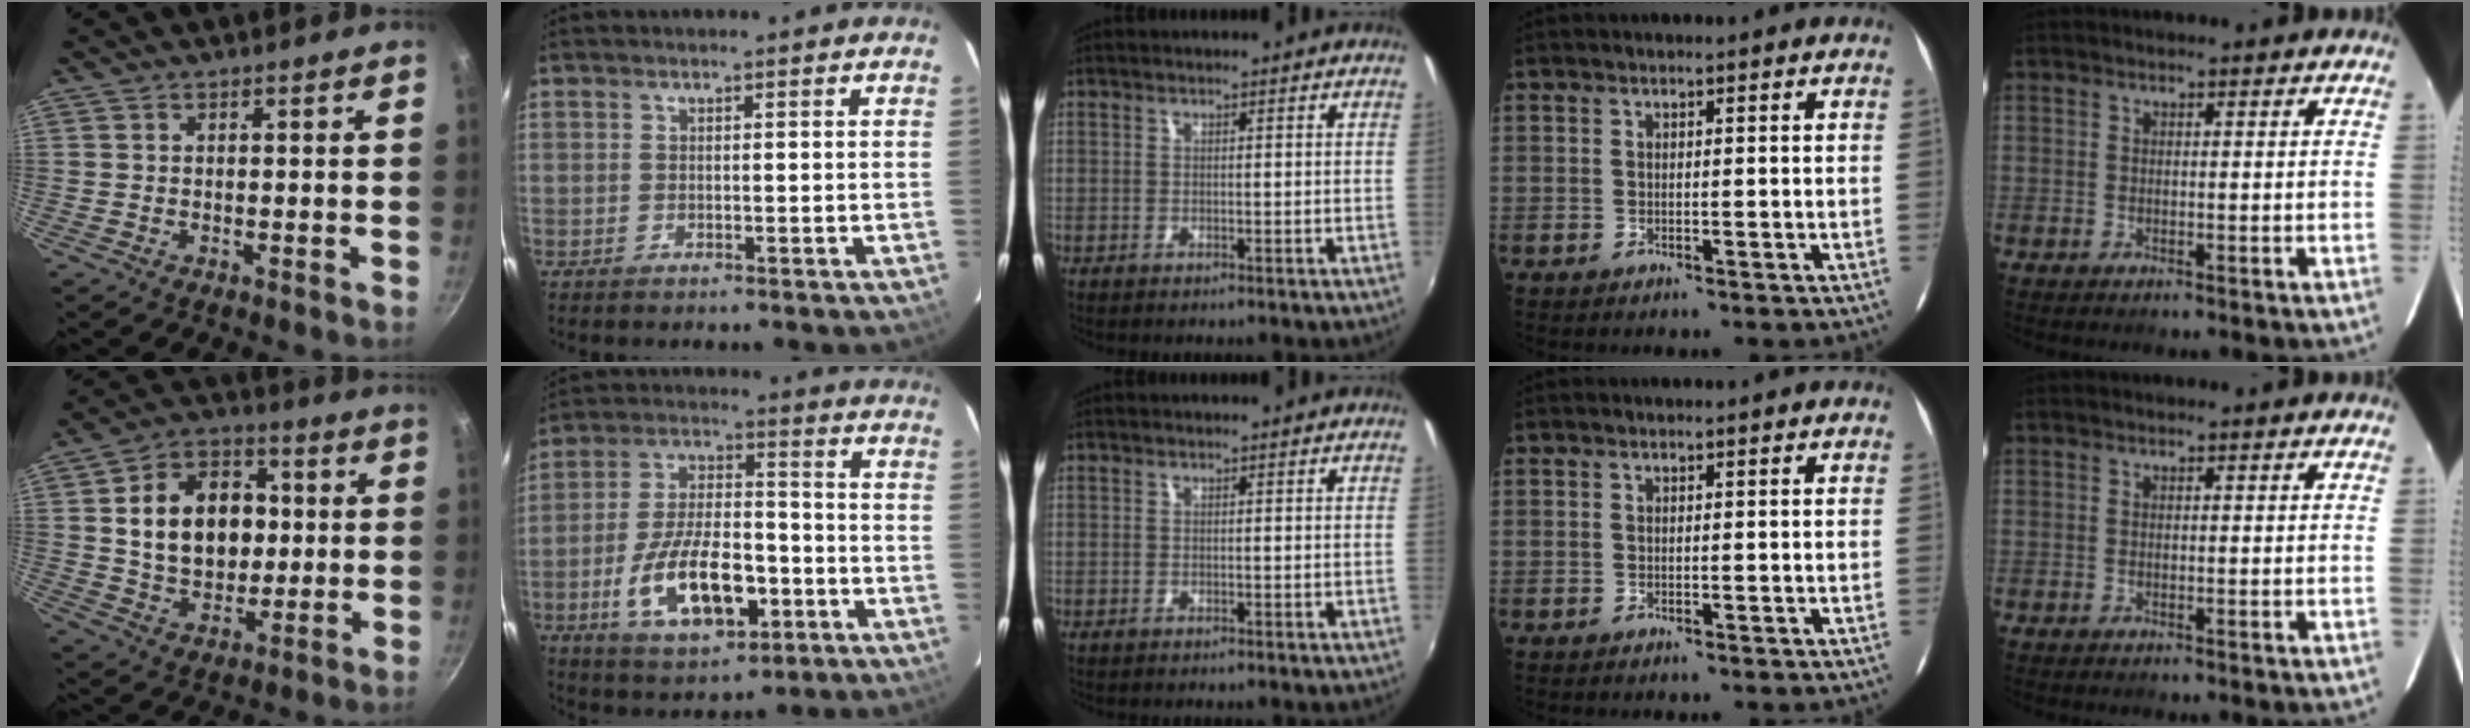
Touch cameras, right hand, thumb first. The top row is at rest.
{"thumb": {"total": 16.6, "force": [1.7, 12.2, 11.0], "torque": [-0.139, 0.016, 0.028]}, "index": {"total": 16.1, "force": [-5.7, 7.6, 13.0], "torque": [-0.257, 0.004, -0.086]}}